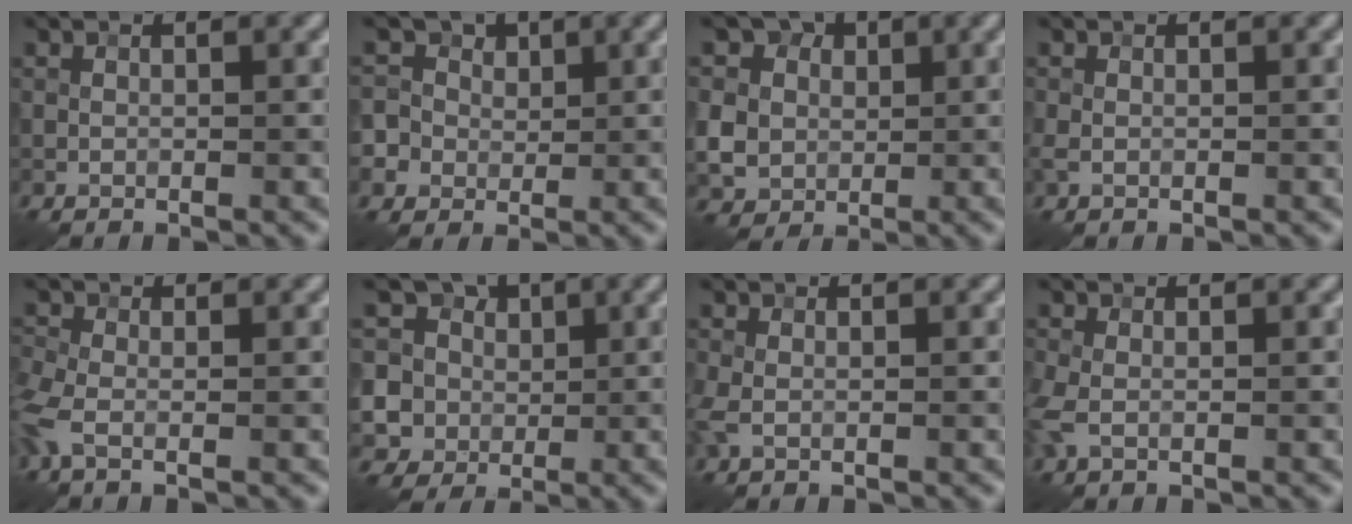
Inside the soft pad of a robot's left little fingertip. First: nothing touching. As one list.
[{"total": 5.9, "force": [1.3, 5.6, 1.7], "torque": [-0.045, 0.031, 0.005]}, {"total": 7.4, "force": [1.9, 6.6, 2.8], "torque": [-0.070, 0.019, 0.022]}, {"total": 0.8, "force": [-0.2, 0.5, 0.6], "torque": [-0.016, -0.003, -0.005]}, {"total": 3.1, "force": [-1.1, 1.3, 2.5], "torque": [-0.073, -0.009, -0.034]}, {"total": 9.5, "force": [3.5, 8.1, 3.5], "torque": [-0.078, 0.023, 0.038]}, {"total": 1.5, "force": [-0.3, 0.8, 1.2], "torque": [-0.033, -0.003, -0.010]}, {"total": 2.3, "force": [-0.5, 1.3, 1.8], "torque": [-0.053, -0.005, -0.016]}]